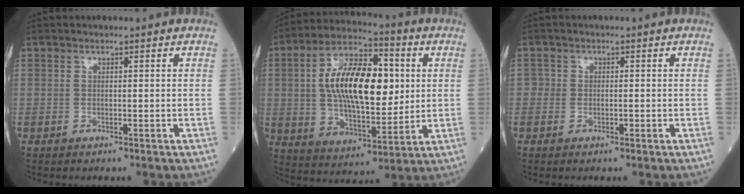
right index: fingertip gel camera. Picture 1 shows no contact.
{"total": 17.7, "force": [2.8, 7.4, 15.9], "torque": [-0.290, 0.019, 0.047]}
{"total": 1.3, "force": [-0.4, 1.0, 0.7], "torque": [-0.004, 0.002, -0.007]}